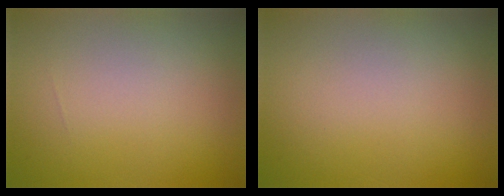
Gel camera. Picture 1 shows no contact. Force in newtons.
{"total": 0.0}